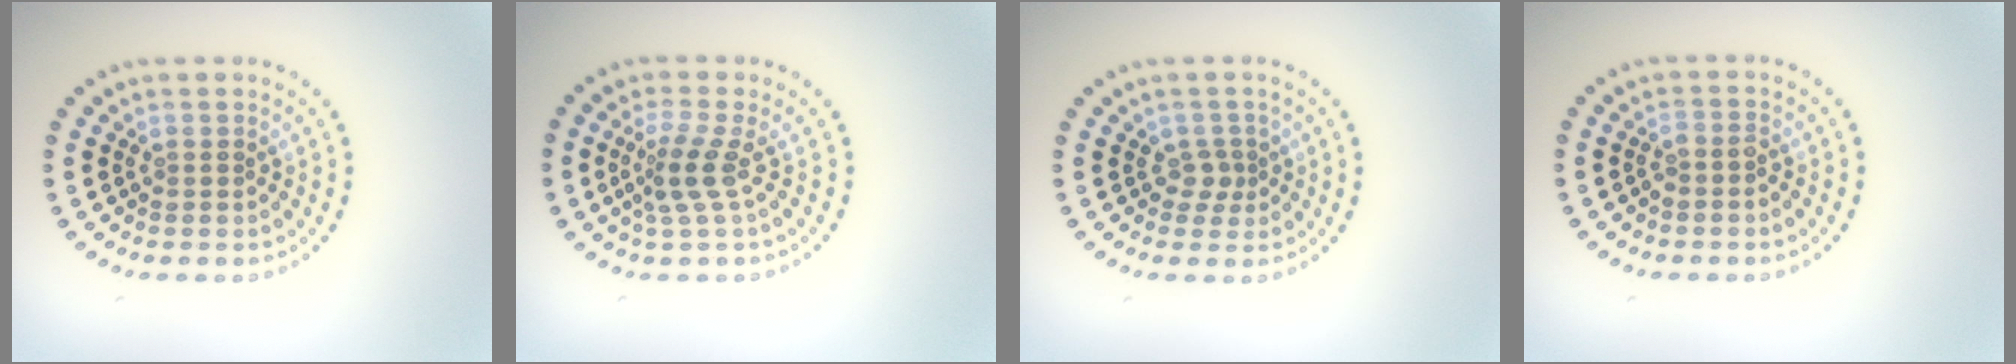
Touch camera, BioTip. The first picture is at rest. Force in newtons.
{"total": 2.6, "press": 1.8, "slide": 1.8}
{"total": 1.4, "press": 1.1, "slide": 0.9}
{"total": 0.8, "press": 0.6, "slide": 0.6}